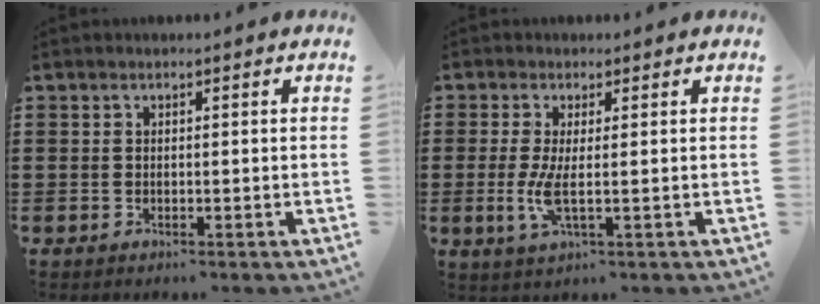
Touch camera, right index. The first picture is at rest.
{"total": 4.5, "force": [-0.3, 0.7, 4.4], "torque": [-0.102, -0.012, -0.012]}